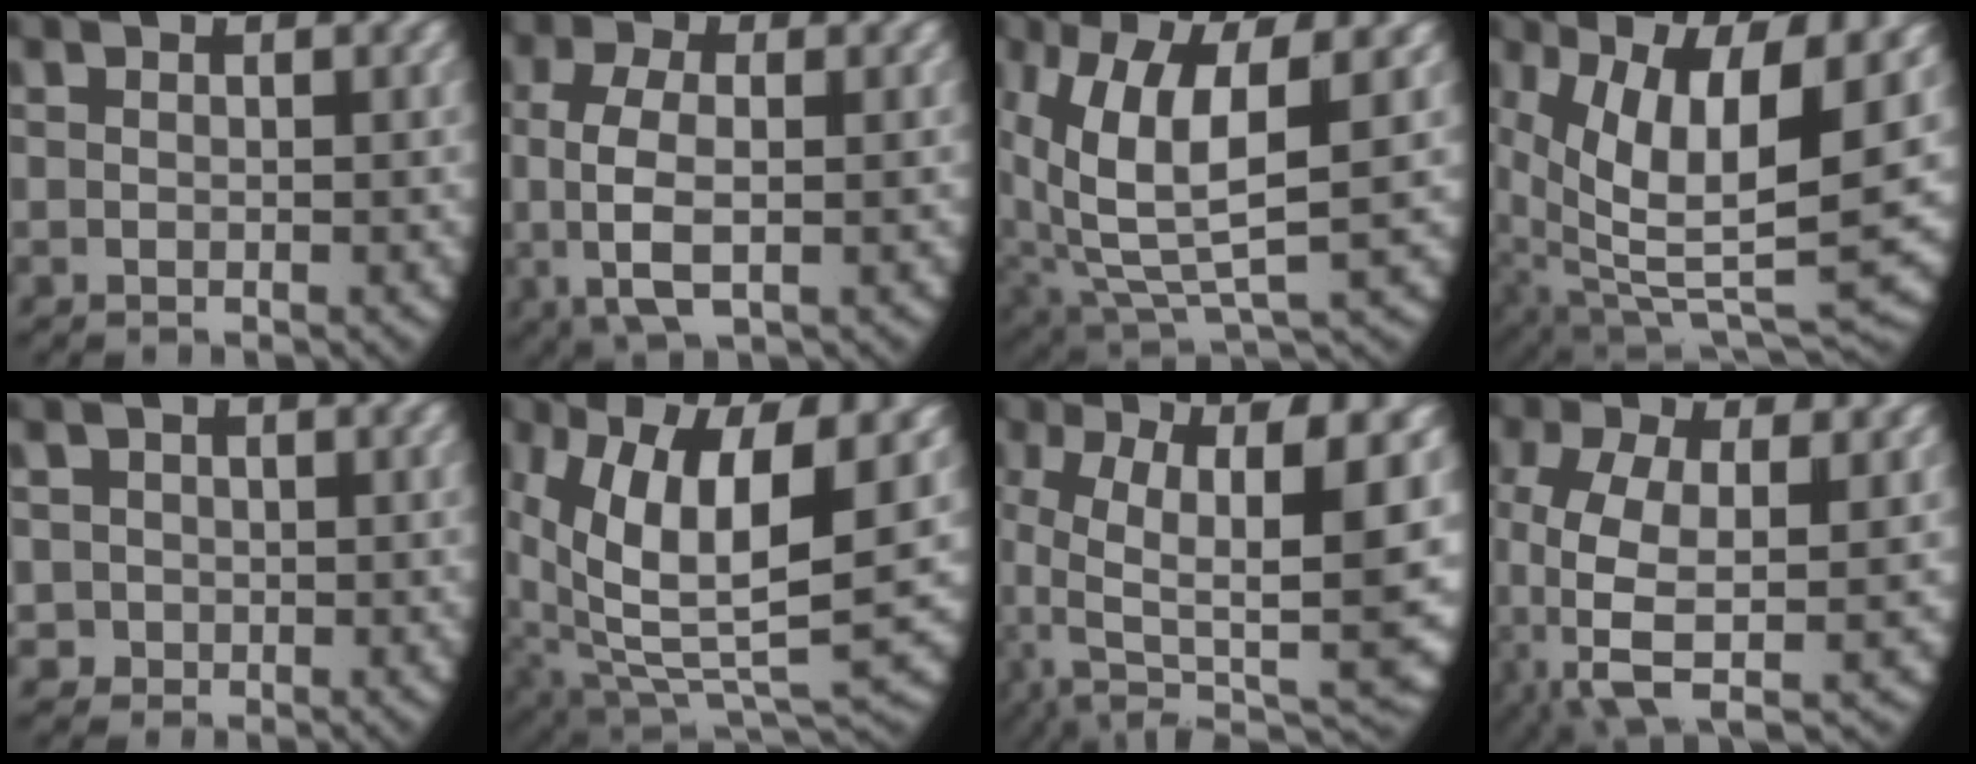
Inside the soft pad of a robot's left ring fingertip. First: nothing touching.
{"total": 4.8, "force": [-0.1, 2.5, 4.1], "torque": [-0.109, -0.015, 0.009]}
{"total": 10.4, "force": [0.9, 6.3, 8.2], "torque": [-0.174, -0.027, 0.031]}
{"total": 15.3, "force": [-0.4, 9.4, 12.1], "torque": [-0.237, -0.057, 0.020]}
{"total": 7.0, "force": [-0.2, 6.7, 2.1], "torque": [-0.075, -0.023, -0.002]}
{"total": 14.1, "force": [0.6, 8.3, 11.4], "torque": [-0.222, -0.046, 0.033]}
{"total": 13.0, "force": [-1.6, 7.0, 10.8], "torque": [-0.195, -0.044, -0.001]}
{"total": 9.6, "force": [-1.5, 6.1, 7.3], "torque": [-0.178, -0.050, -0.002]}